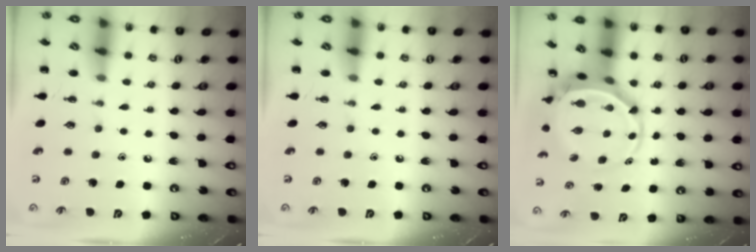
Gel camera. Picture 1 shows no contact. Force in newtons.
{"total": 0.0}
{"total": 4.6, "press": 4.4, "slide": 1.4}